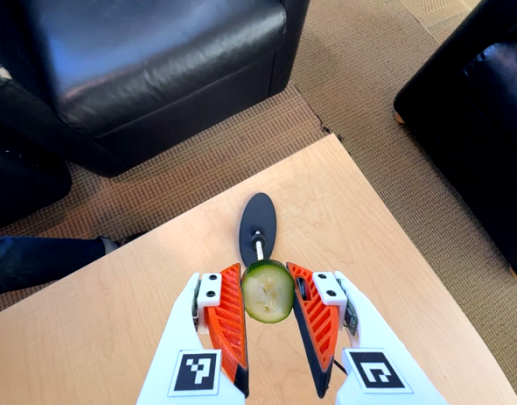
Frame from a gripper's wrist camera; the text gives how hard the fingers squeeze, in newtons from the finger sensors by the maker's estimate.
{"total": 9.3, "left": 9.3, "right": 9.3}